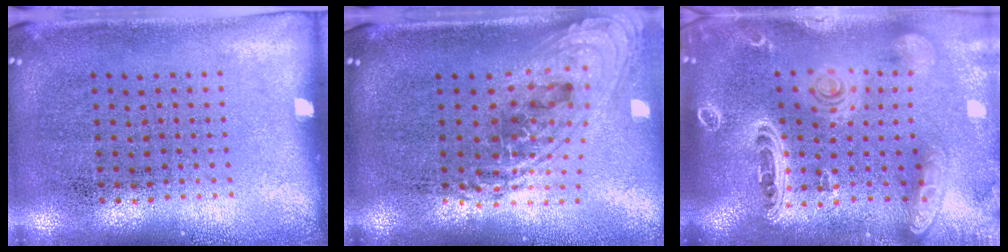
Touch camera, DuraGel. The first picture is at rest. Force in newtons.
{"total": 2.4, "press": 1.7, "slide": 1.7}
{"total": 3.5, "press": 2.9, "slide": 2.1}